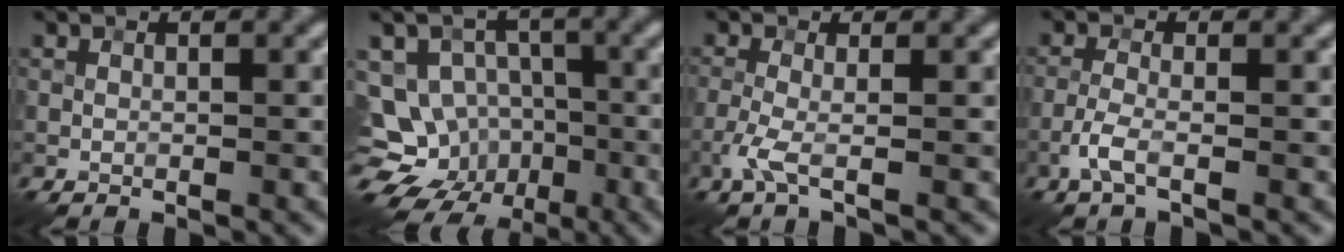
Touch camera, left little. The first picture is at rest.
{"total": 11.5, "force": [-4.5, 9.8, 4.0], "torque": [-0.071, -0.007, -0.076]}
{"total": 2.4, "force": [-0.9, 0.3, 2.2], "torque": [-0.055, 0.000, -0.027]}
{"total": 2.2, "force": [-1.1, 0.5, 1.9], "torque": [-0.043, 0.004, -0.029]}